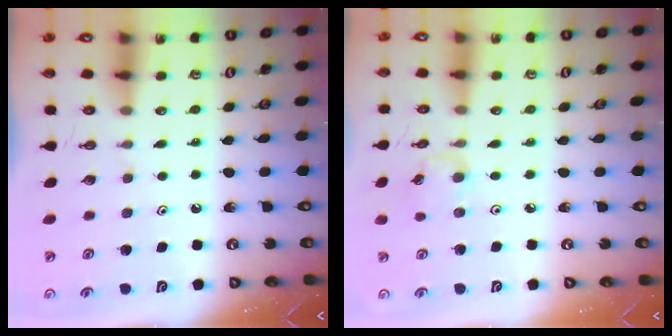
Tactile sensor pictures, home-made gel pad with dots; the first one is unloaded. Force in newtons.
{"total": 2.9, "press": 2.9, "slide": 0.1}